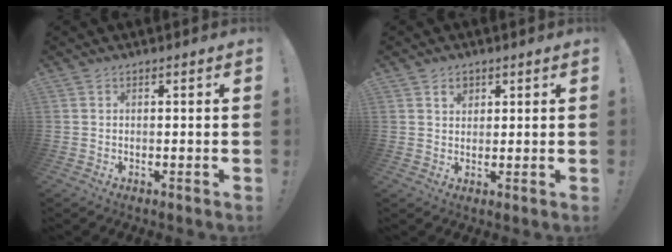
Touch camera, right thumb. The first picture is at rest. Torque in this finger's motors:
{"motor_torque": [0.31, 0.63, 0.02, -0.03, 0.00]}